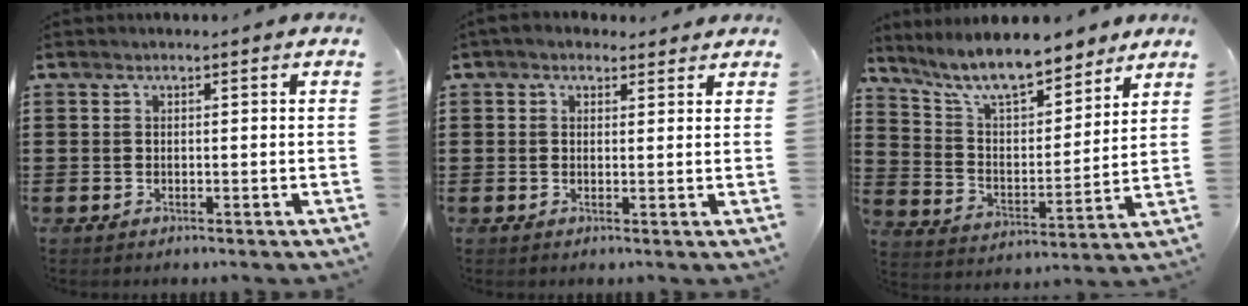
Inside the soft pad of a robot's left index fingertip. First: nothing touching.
{"total": 2.1, "force": [1.6, 1.2, 0.6], "torque": [-0.018, 0.006, 0.030]}
{"total": 10.8, "force": [9.3, 2.1, 4.9], "torque": [-0.130, -0.043, 0.168]}